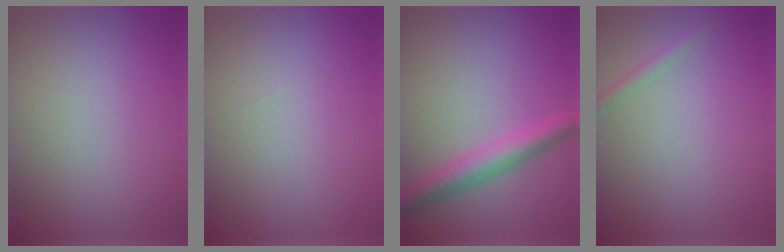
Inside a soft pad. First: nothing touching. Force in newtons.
{"total": 0.0}
{"total": 4.2, "press": 4.2, "slide": 0.1}
{"total": 1.2, "press": 1.2, "slide": 0.1}